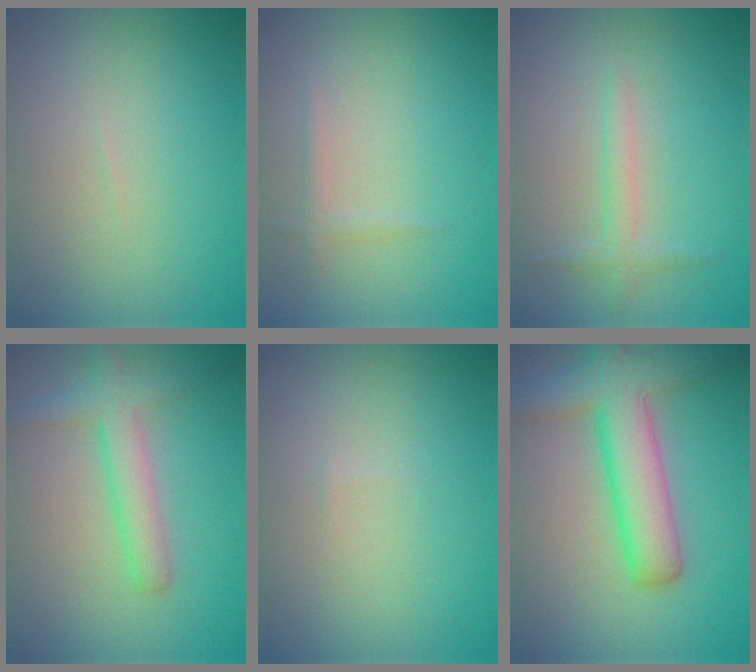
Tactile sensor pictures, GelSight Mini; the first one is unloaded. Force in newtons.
{"total": 0.9, "press": 0.9, "slide": 0.0}
{"total": 1.7, "press": 1.7, "slide": 0.1}
{"total": 3.5, "press": 3.5, "slide": 0.2}
{"total": 0.0}
{"total": 7.6, "press": 7.6, "slide": 0.4}